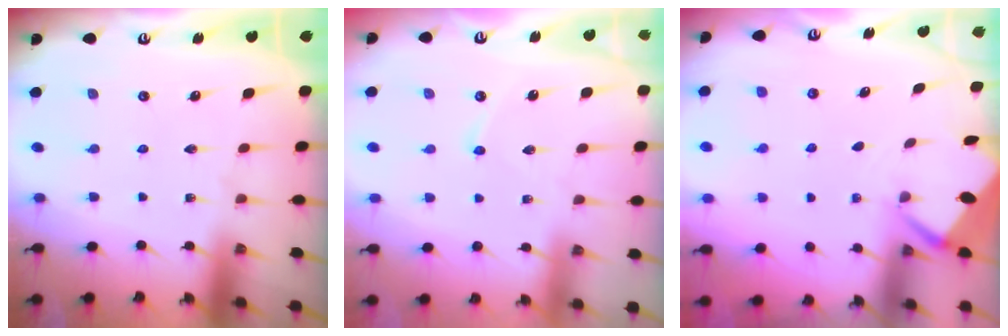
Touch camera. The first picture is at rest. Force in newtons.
{"total": 2.9, "press": 2.9, "slide": 0.2}
{"total": 2.6, "press": 2.6, "slide": 0.1}